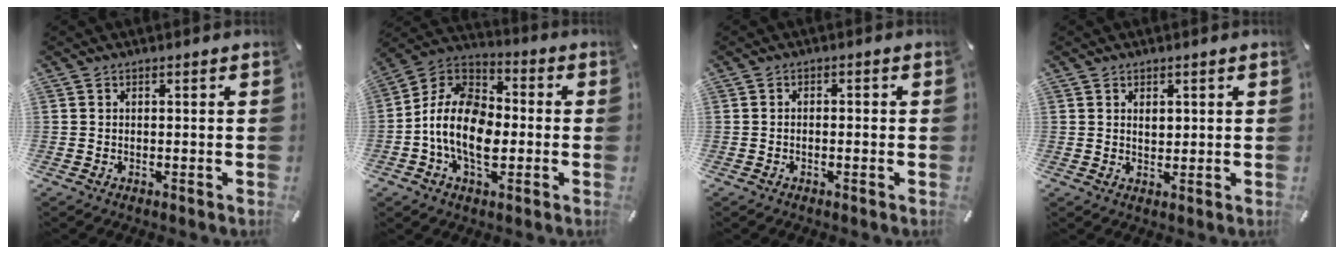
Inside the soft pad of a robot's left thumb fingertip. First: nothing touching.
{"total": 13.5, "force": [-4.4, 9.0, 9.1], "torque": [-0.207, 0.017, -0.086]}
{"total": 1.2, "force": [-0.9, 0.4, 0.7], "torque": [-0.014, 0.004, -0.018]}
{"total": 1.9, "force": [0.9, 1.4, 0.9], "torque": [-0.004, -0.002, 0.012]}